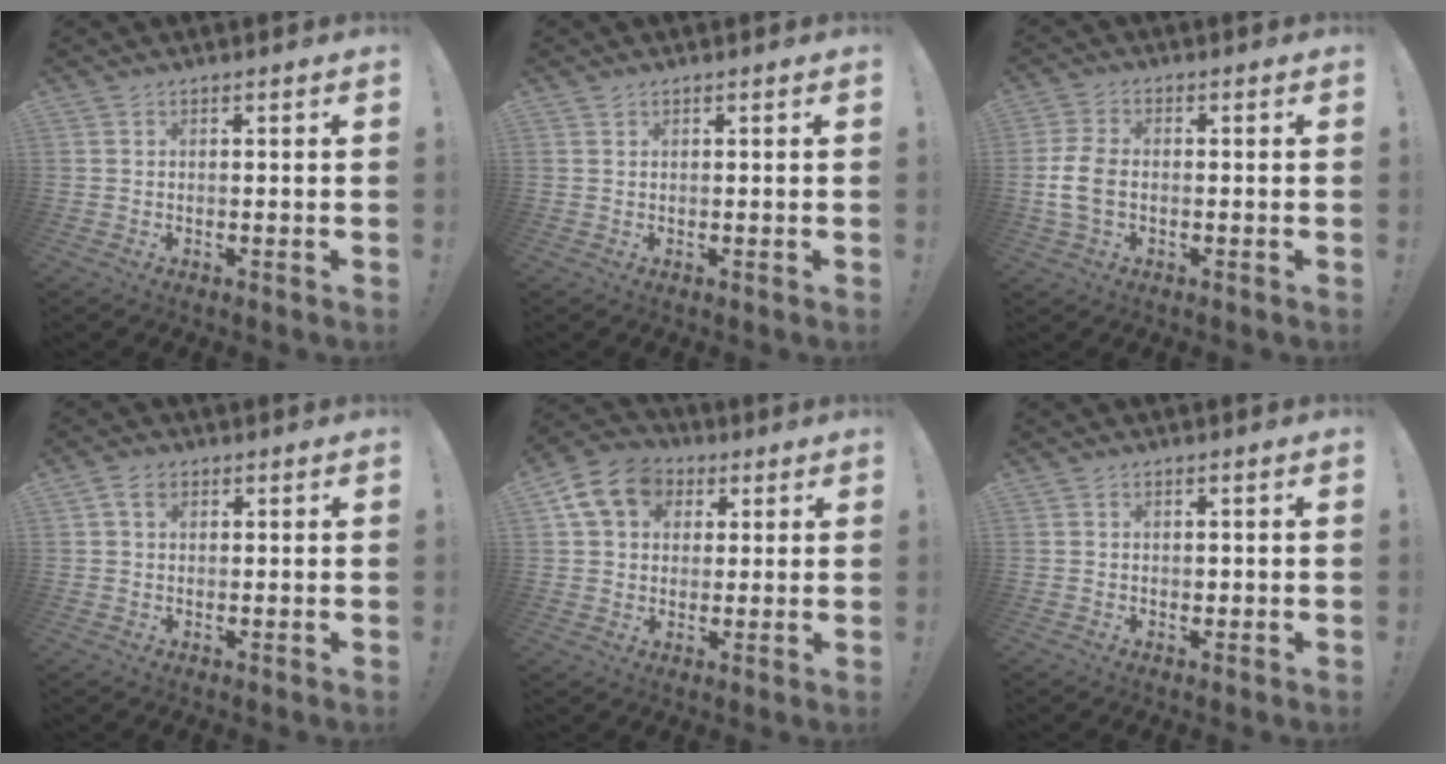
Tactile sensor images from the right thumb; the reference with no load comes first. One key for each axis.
{"total": 0.5, "fx": 0.4, "fy": 0.3, "fz": 0.1, "tx": 0.002, "ty": -0.001, "tz": 0.008}
{"total": 7.6, "fx": -1.3, "fy": 4.9, "fz": 5.6, "tx": -0.121, "ty": 0.006, "tz": -0.019}
{"total": 3.6, "fx": 1.6, "fy": 2.6, "fz": 2.0, "tx": -0.030, "ty": 0.002, "tz": 0.028}
{"total": 12.9, "fx": 4.9, "fy": 10.4, "fz": 5.9, "tx": -0.082, "ty": -0.014, "tz": 0.099}
{"total": 0.7, "fx": 0.3, "fy": 0.6, "fz": 0.1, "tx": -0.002, "ty": 0.001, "tz": 0.005}